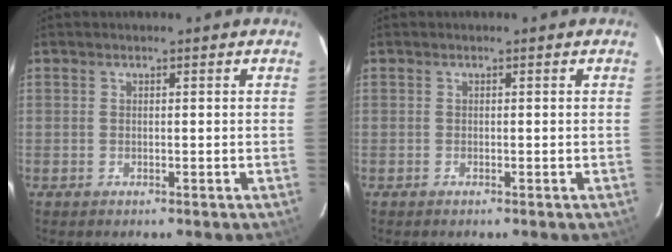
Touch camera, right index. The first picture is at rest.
{"total": 0.0}